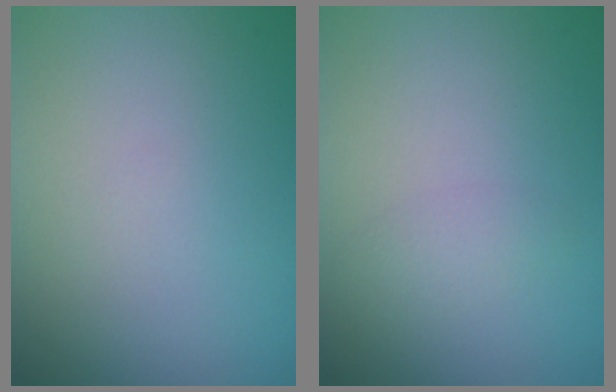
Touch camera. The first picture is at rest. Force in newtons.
{"total": 1.2, "press": 1.2, "slide": 0.1}